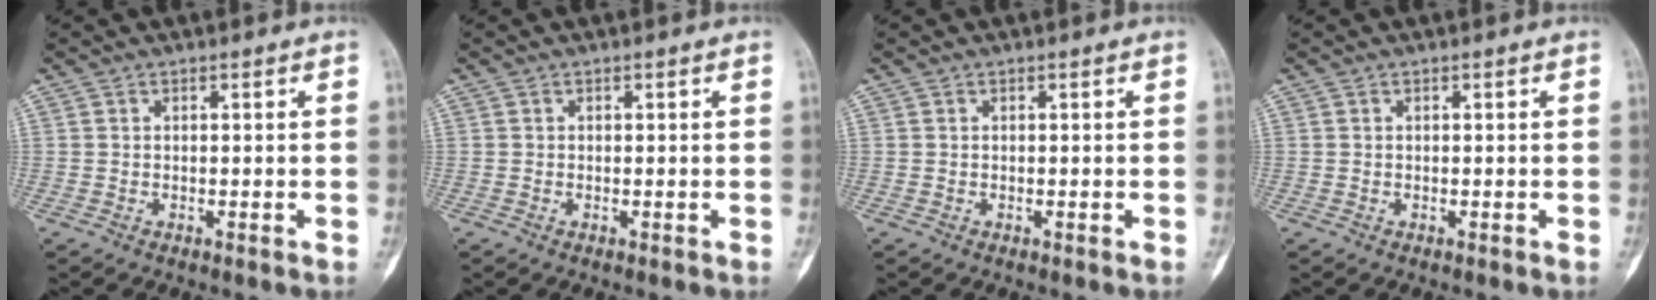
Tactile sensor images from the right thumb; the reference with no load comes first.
{"total": 0.0}
{"total": 0.0}
{"total": 0.0}